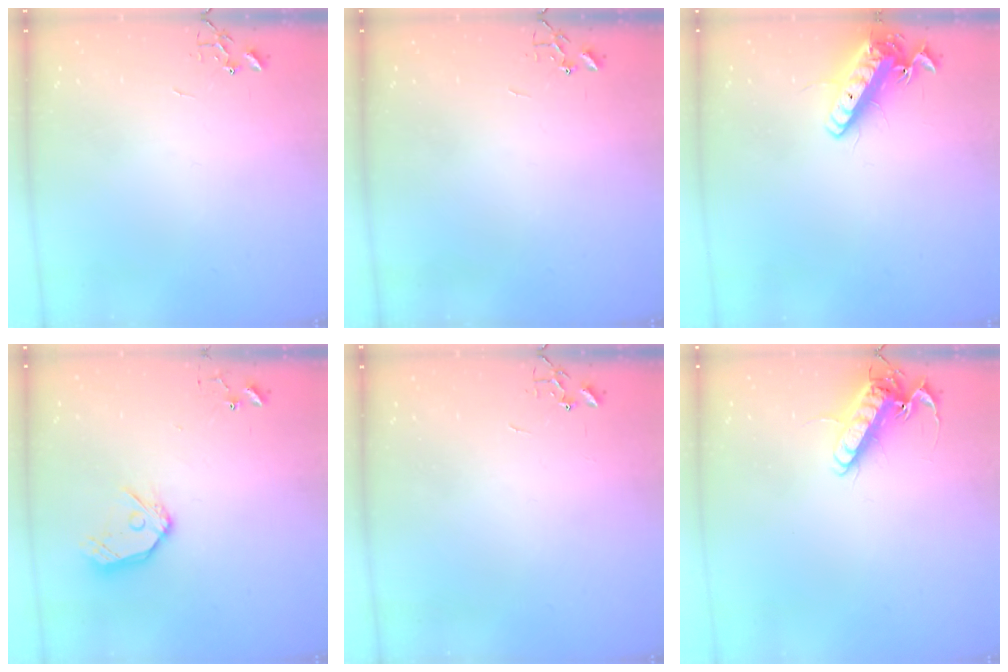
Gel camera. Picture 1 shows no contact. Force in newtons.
{"total": 0.0}
{"total": 14.1, "press": 13.9, "slide": 2.4}
{"total": 12.1, "press": 12.0, "slide": 1.3}
{"total": 0.0}
{"total": 13.4, "press": 13.2, "slide": 2.1}